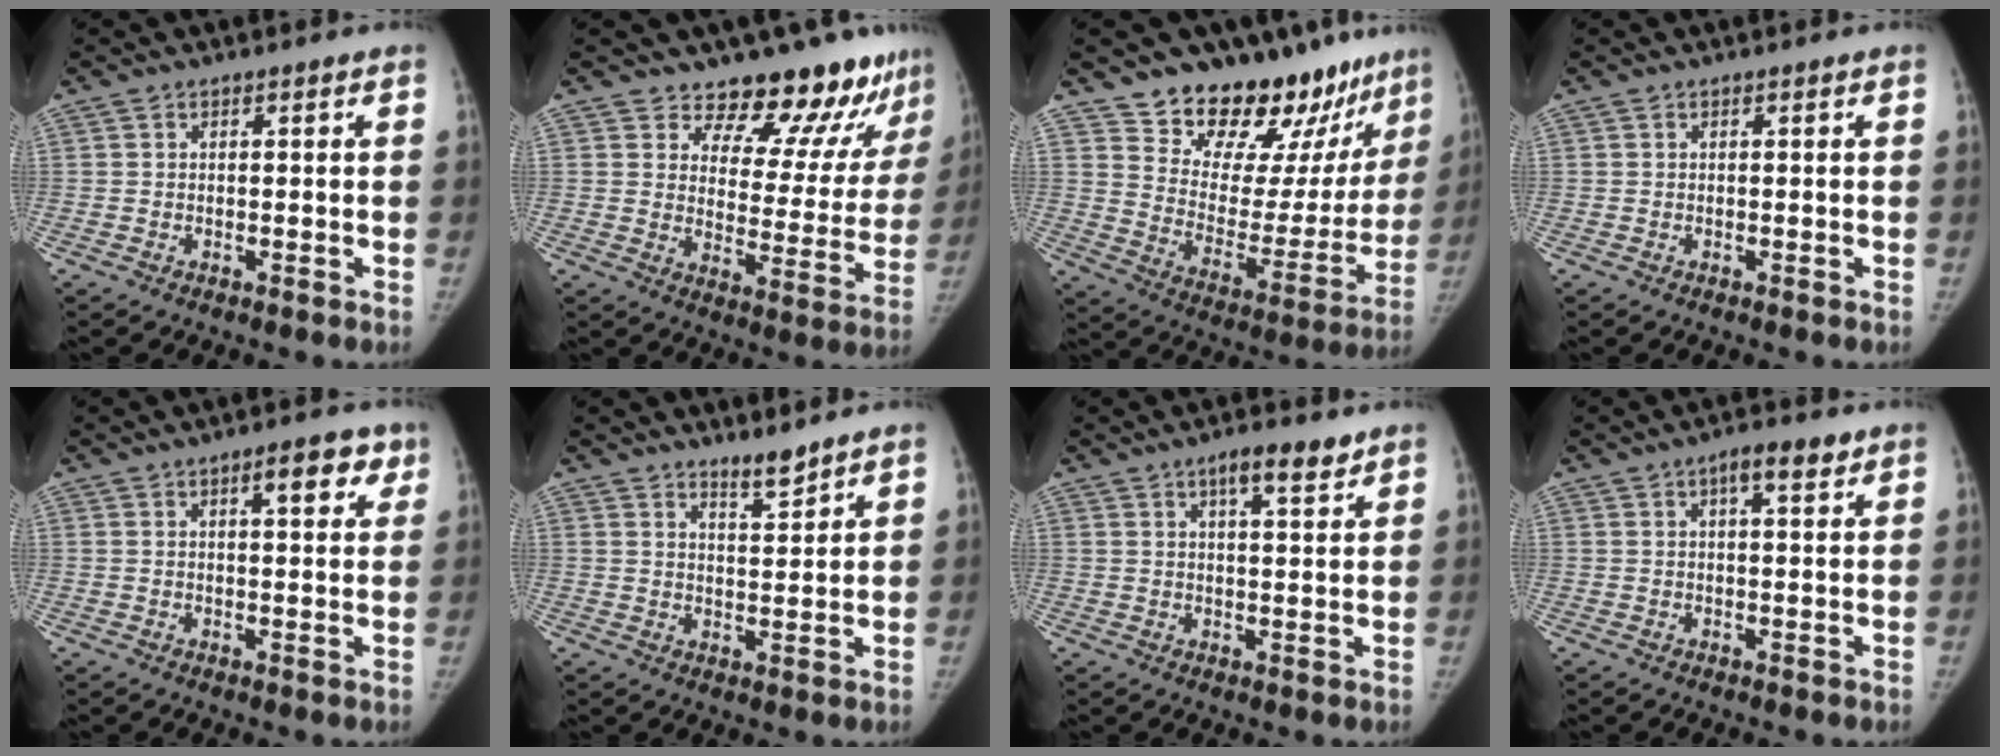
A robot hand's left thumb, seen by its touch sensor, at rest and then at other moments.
{"total": 16.0, "force": [14.0, 6.0, 5.0], "torque": [-0.003, -0.112, 0.174]}
{"total": 22.7, "force": [18.4, 9.8, 8.9], "torque": [-0.071, -0.129, 0.264]}
{"total": 0.0}
{"total": 6.4, "force": [3.2, 2.4, 4.9], "torque": [-0.043, -0.008, 0.037]}
{"total": 3.8, "force": [3.4, 0.6, 1.5], "torque": [-0.013, -0.035, 0.057]}
{"total": 5.8, "force": [3.7, 1.6, 4.1], "torque": [-0.049, -0.020, 0.056]}
{"total": 4.3, "force": [2.3, 1.5, 3.4], "torque": [-0.041, -0.004, 0.032]}